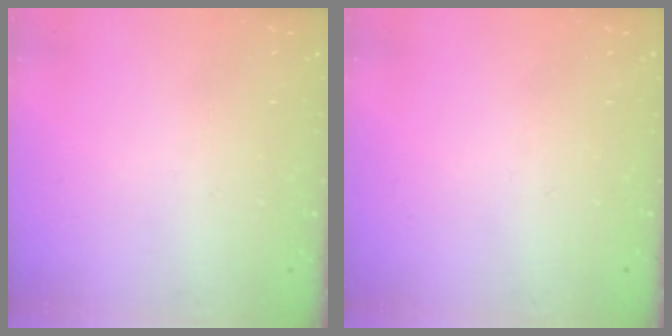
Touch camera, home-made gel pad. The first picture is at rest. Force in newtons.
{"total": 0.0}